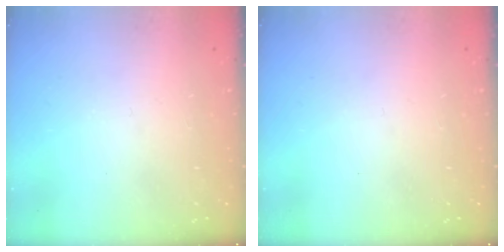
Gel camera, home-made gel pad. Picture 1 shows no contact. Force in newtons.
{"total": 0.0}